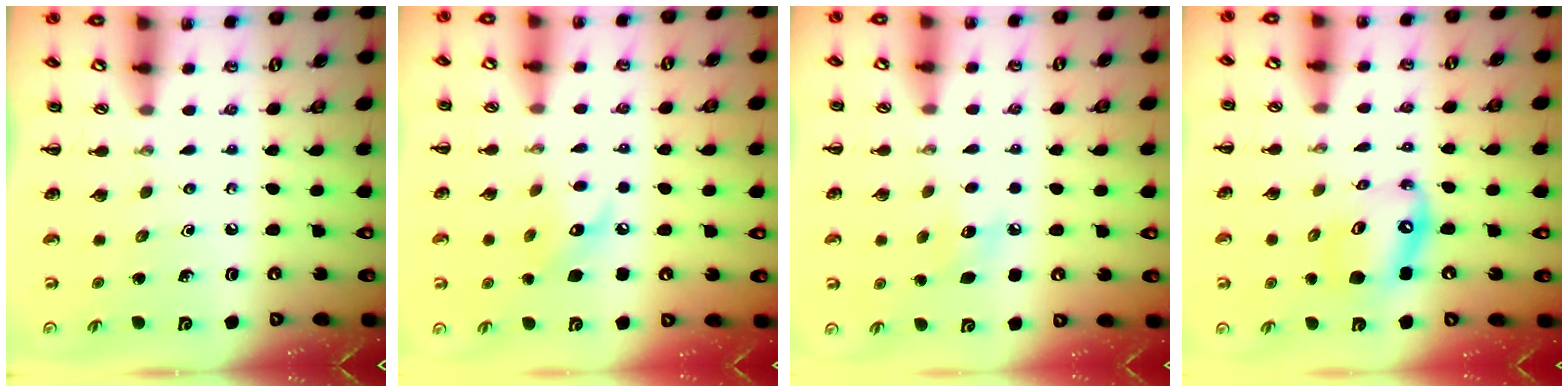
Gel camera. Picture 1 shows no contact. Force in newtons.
{"total": 7.6, "press": 7.5, "slide": 0.6}
{"total": 6.7, "press": 6.4, "slide": 1.8}
{"total": 10.1, "press": 9.8, "slide": 2.6}